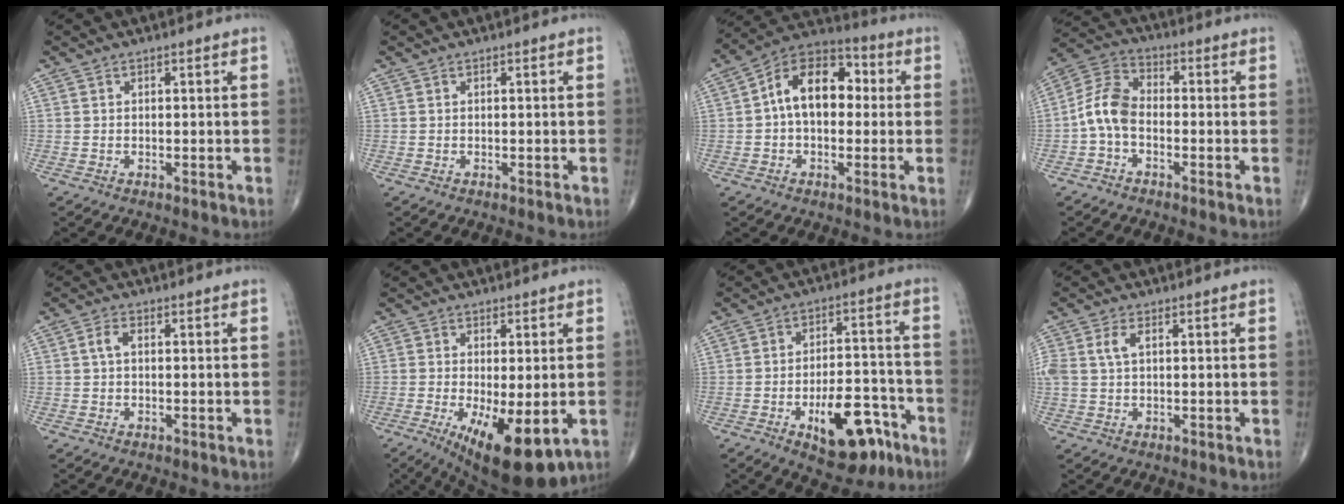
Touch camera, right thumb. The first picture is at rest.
{"total": 0.0}
{"total": 13.4, "force": [1.1, 8.5, 10.3], "torque": [-0.139, 0.039, 0.002]}
{"total": 7.9, "force": [-1.9, 5.0, 5.8], "torque": [-0.112, 0.030, -0.052]}
{"total": 2.2, "force": [0.2, 1.2, 1.8], "torque": [-0.036, 0.008, 0.002]}
{"total": 13.4, "force": [-4.3, 4.7, 11.8], "torque": [-0.182, -0.024, -0.052]}
{"total": 14.8, "force": [-7.4, 7.0, 10.7], "torque": [-0.125, 0.051, -0.100]}
{"total": 4.3, "force": [1.2, 2.3, 3.4], "torque": [-0.095, 0.015, 0.025]}